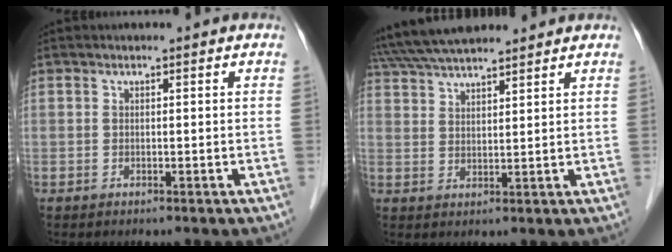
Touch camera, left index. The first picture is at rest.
{"total": 12.5, "force": [11.2, 1.8, 5.2], "torque": [-0.100, 0.045, 0.192]}